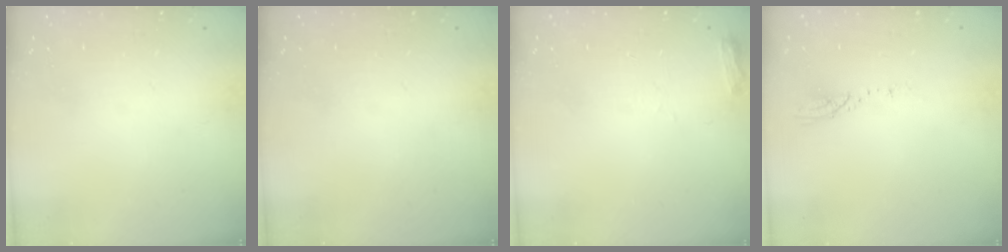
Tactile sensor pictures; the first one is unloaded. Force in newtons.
{"total": 0.0}
{"total": 4.2, "press": 4.2, "slide": 0.5}
{"total": 3.0, "press": 3.0, "slide": 0.2}